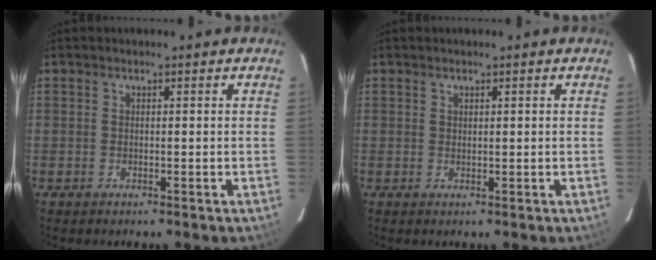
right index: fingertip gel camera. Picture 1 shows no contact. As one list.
[{"total": 0.6, "force": [0.4, 0.3, 0.2], "torque": [-0.003, 0.003, 0.009]}]